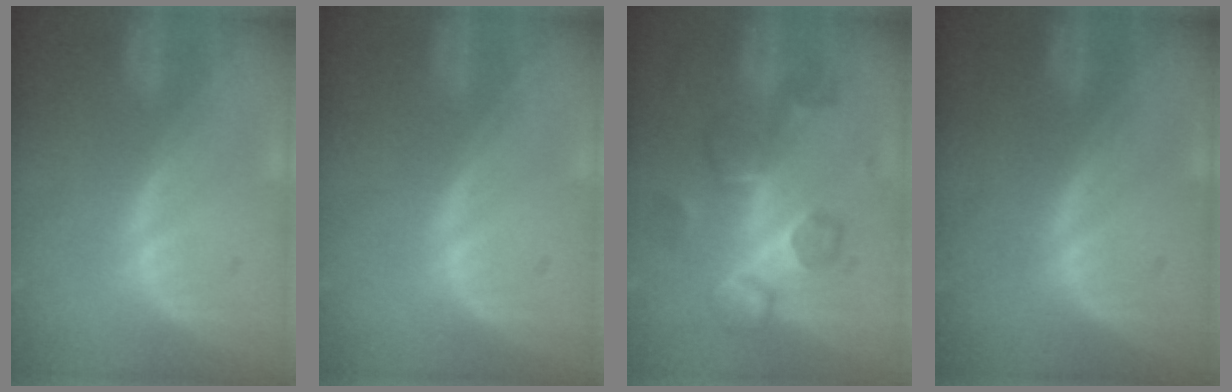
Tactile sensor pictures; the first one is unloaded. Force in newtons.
{"total": 0.0}
{"total": 8.6, "press": 7.7, "slide": 3.8}
{"total": 0.0}